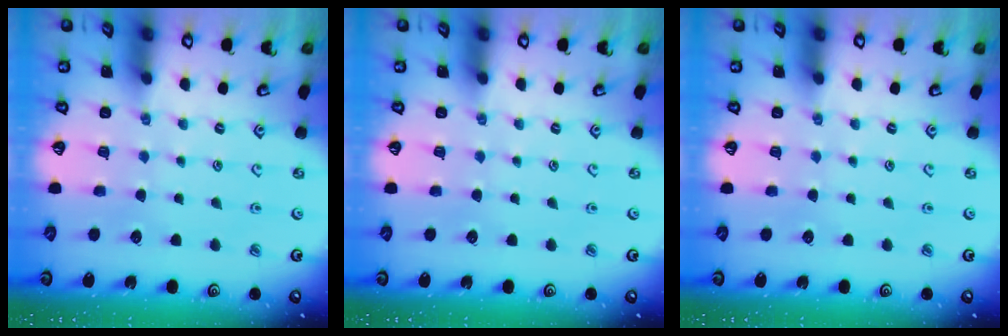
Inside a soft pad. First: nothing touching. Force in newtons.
{"total": 0.0}
{"total": 0.0}